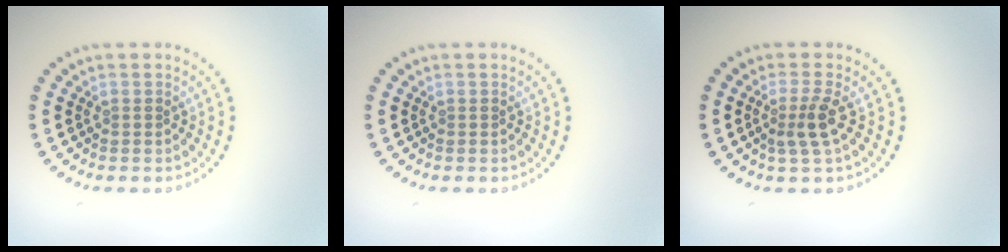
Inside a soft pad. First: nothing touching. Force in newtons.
{"total": 0.0}
{"total": 2.3, "press": 1.7, "slide": 1.5}